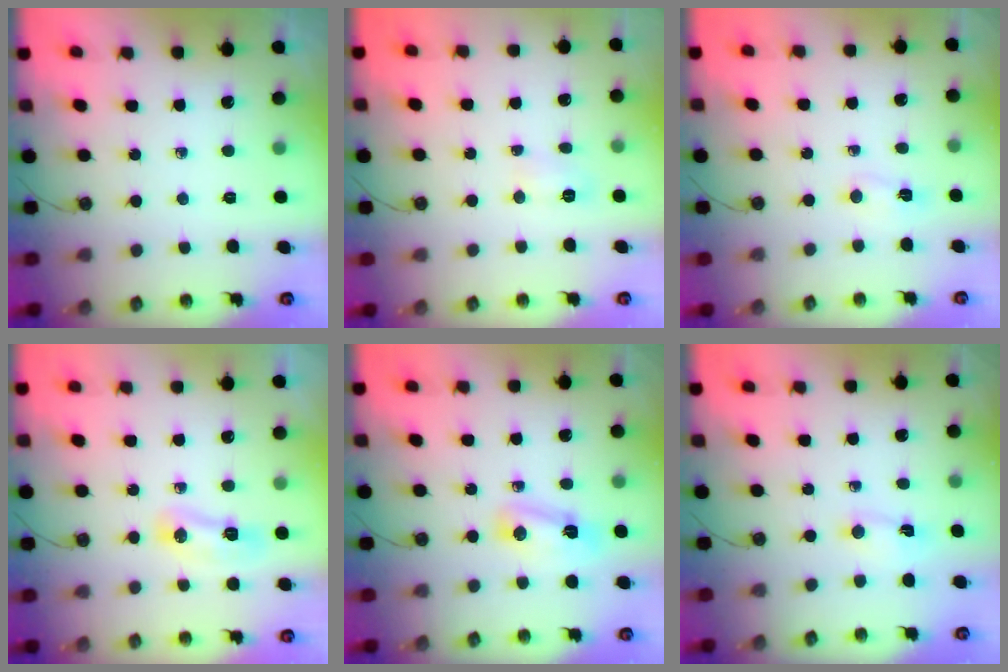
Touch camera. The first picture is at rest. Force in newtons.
{"total": 3.7, "press": 3.7, "slide": 0.4}
{"total": 3.1, "press": 2.8, "slide": 1.3}
{"total": 23.1, "press": 9.5, "slide": 21.1}
{"total": 5.2, "press": 5.1, "slide": 0.7}
{"total": 1.1, "press": 1.0, "slide": 0.6}